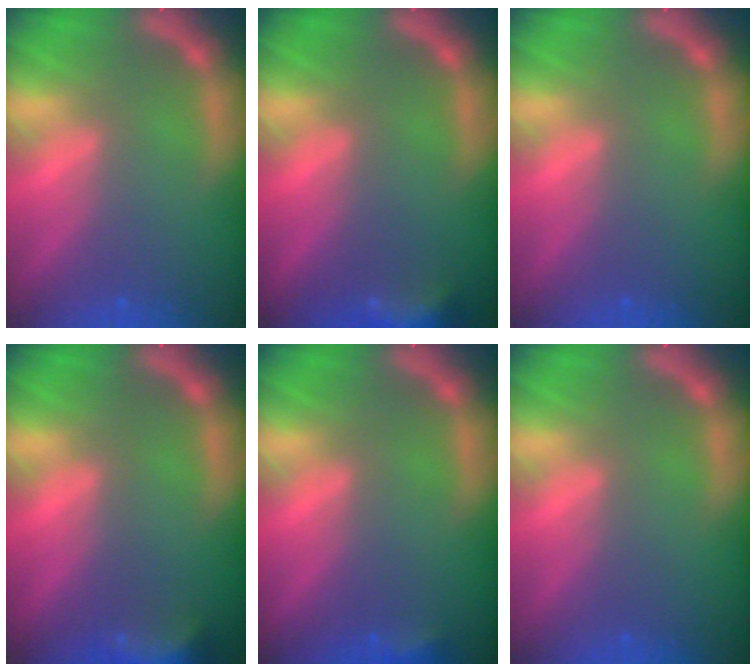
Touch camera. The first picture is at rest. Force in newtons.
{"total": 4.4}
{"total": 0.0}
{"total": 5.5}
{"total": 1.4}
{"total": 0.0}